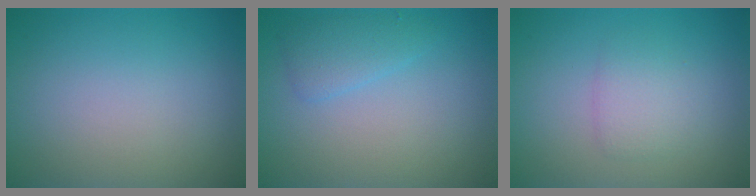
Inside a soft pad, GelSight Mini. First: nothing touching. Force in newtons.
{"total": 1.9, "press": 1.9, "slide": 0.2}
{"total": 2.0, "press": 2.0, "slide": 0.1}